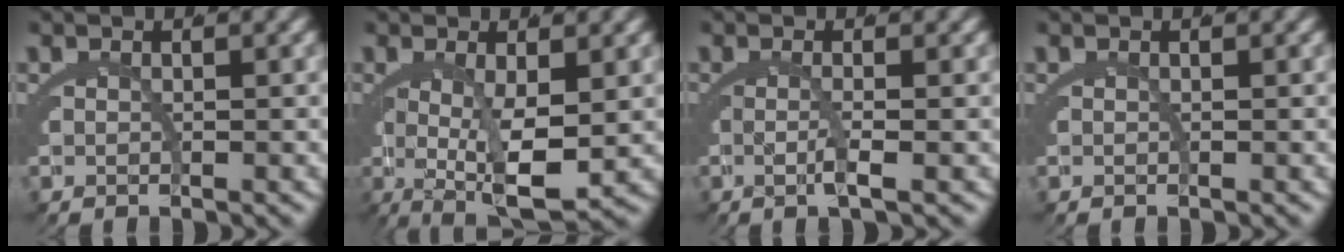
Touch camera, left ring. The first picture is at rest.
{"total": 6.4, "force": [-1.1, 1.8, 6.1], "torque": [-0.095, -0.029, 0.002]}
{"total": 2.4, "force": [0.0, 0.4, 2.3], "torque": [-0.043, -0.004, -0.002]}
{"total": 0.0}